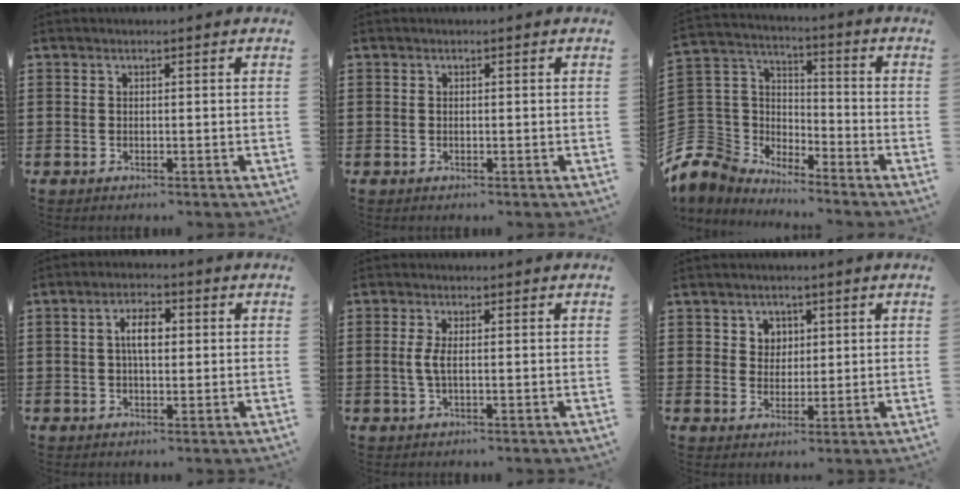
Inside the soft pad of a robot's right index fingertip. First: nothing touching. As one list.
[{"total": 0.0}, {"total": 6.5, "force": [-4.1, 4.9, 0.4], "torque": [-0.076, -0.014, -0.093]}, {"total": 4.3, "force": [0.5, 1.8, 3.9], "torque": [-0.069, 0.006, 0.004]}, {"total": 2.7, "force": [-0.1, 0.6, 2.7], "torque": [-0.065, -0.007, -0.008]}, {"total": 3.2, "force": [1.4, 2.8, 0.5], "torque": [-0.023, 0.011, 0.024]}]